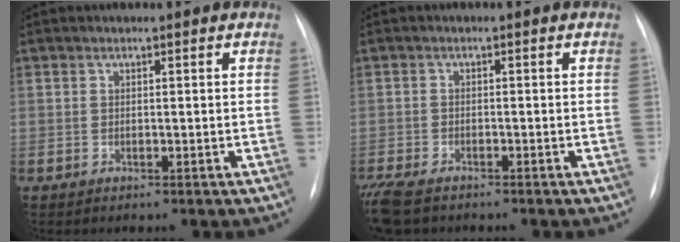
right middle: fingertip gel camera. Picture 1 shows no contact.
{"total": 6.8, "force": [-5.3, 2.7, 3.3], "torque": [-0.067, -0.015, -0.089]}